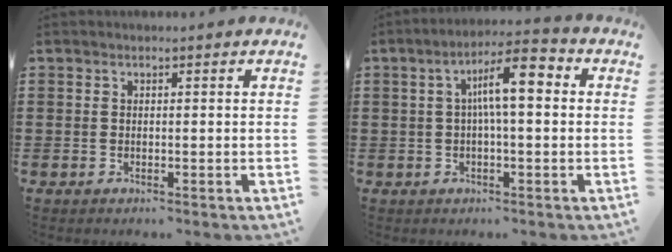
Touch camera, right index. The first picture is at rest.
{"total": 8.0, "force": [1.1, 2.0, 7.6], "torque": [-0.138, 0.009, 0.013]}